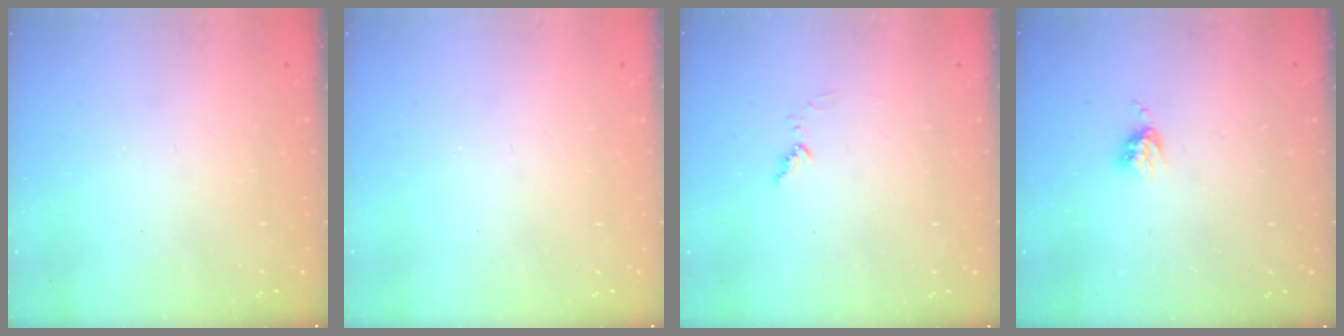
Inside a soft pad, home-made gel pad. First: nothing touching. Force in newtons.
{"total": 0.5, "press": 0.5, "slide": 0.1}
{"total": 4.9, "press": 4.9, "slide": 0.3}
{"total": 3.3, "press": 3.3, "slide": 0.4}